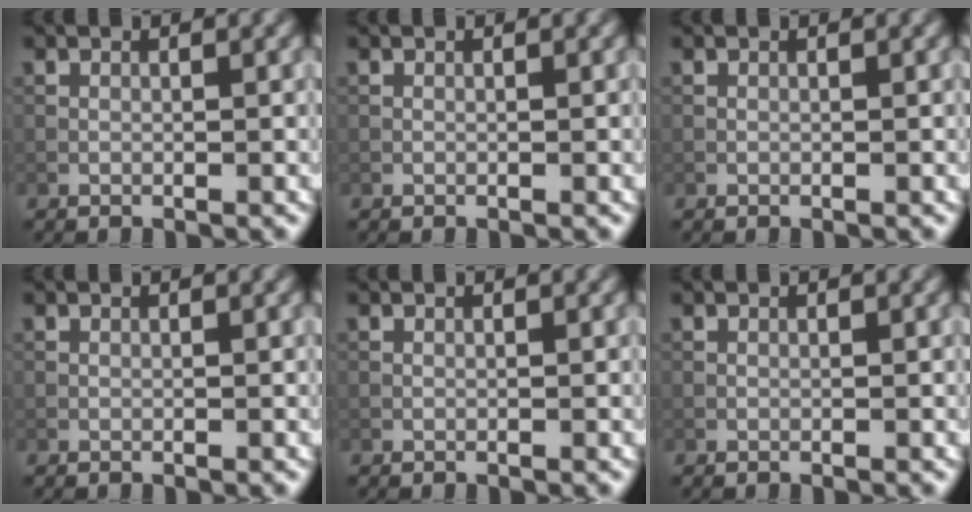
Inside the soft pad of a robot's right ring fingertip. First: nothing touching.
{"total": 0.0}
{"total": 0.0}
{"total": 0.0}
{"total": 0.0}
{"total": 0.0}